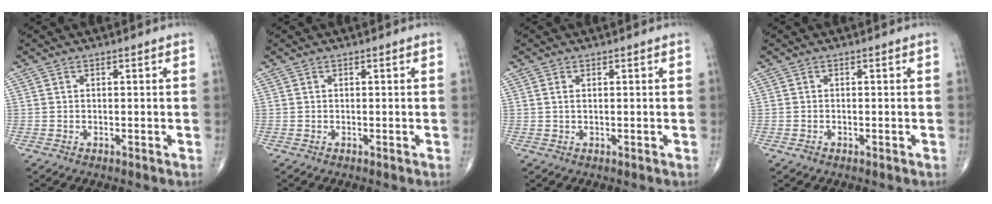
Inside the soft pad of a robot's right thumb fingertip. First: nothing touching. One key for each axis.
{"total": 0.0}
{"total": 0.9, "fx": 0.3, "fy": 0.4, "fz": 0.7, "tx": -0.019, "ty": 0.005, "tz": 0.008}
{"total": 0.7, "fx": -0.3, "fy": 0.4, "fz": 0.4, "tx": -0.009, "ty": -0.001, "tz": -0.008}